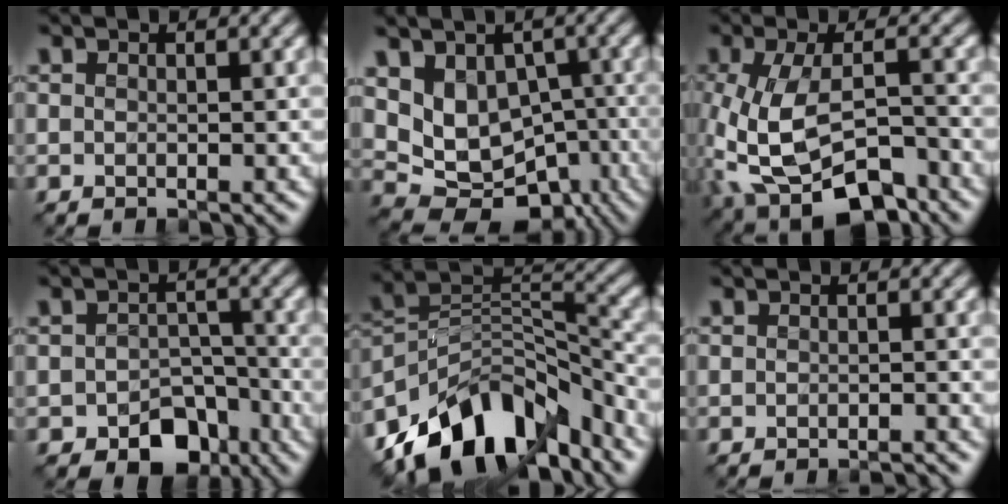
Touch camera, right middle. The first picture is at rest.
{"total": 8.6, "force": [0.3, 6.4, 5.7], "torque": [-0.096, -0.011, 0.024]}
{"total": 9.8, "force": [-4.6, 4.6, 7.3], "torque": [-0.145, -0.021, -0.075]}
{"total": 5.1, "force": [-3.1, 3.3, 2.4], "torque": [-0.027, -0.006, -0.047]}
{"total": 11.0, "force": [-8.3, 5.1, 5.1], "torque": [-0.078, 0.008, -0.153]}
{"total": 1.3, "force": [-1.3, -0.3, 0.3], "torque": [-0.001, -0.003, -0.019]}